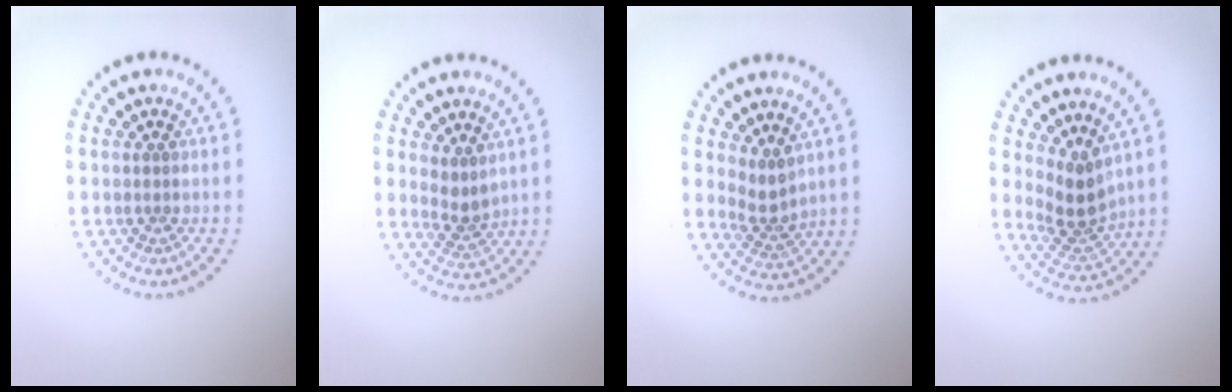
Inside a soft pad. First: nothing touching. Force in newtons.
{"total": 2.1, "press": 1.6, "slide": 1.3}
{"total": 2.2, "press": 1.6, "slide": 1.5}
{"total": 3.3, "press": 2.5, "slide": 2.1}